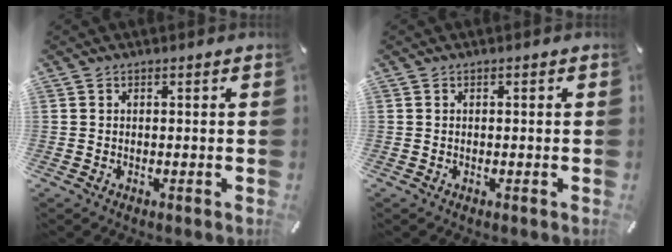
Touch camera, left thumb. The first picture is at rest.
{"total": 0.0}